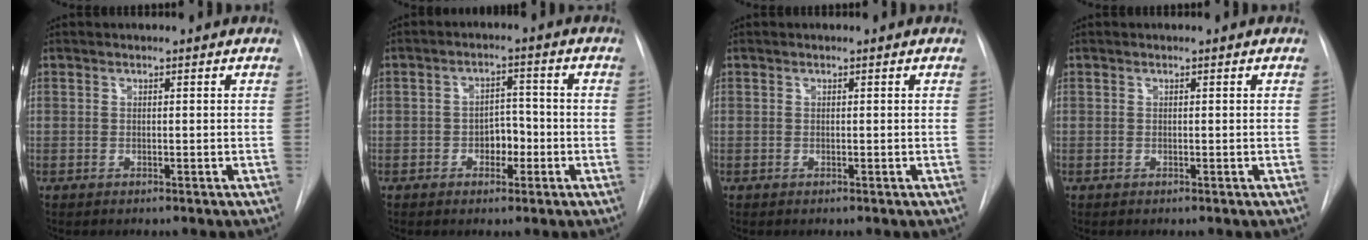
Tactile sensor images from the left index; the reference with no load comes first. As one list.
[{"total": 4.1, "force": [-1.8, 2.5, 2.7], "torque": [-0.034, 0.008, -0.027]}, {"total": 0.0}, {"total": 0.0}]